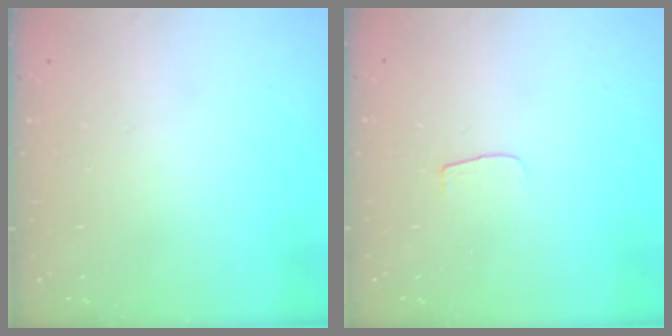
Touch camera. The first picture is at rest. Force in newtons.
{"total": 3.0, "press": 3.0, "slide": 0.4}